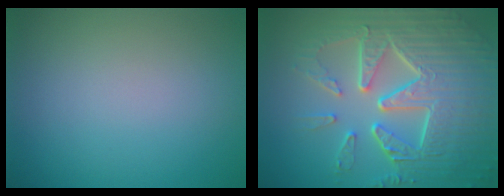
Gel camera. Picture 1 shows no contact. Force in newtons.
{"total": 9.6, "press": 6.5, "slide": 7.0}